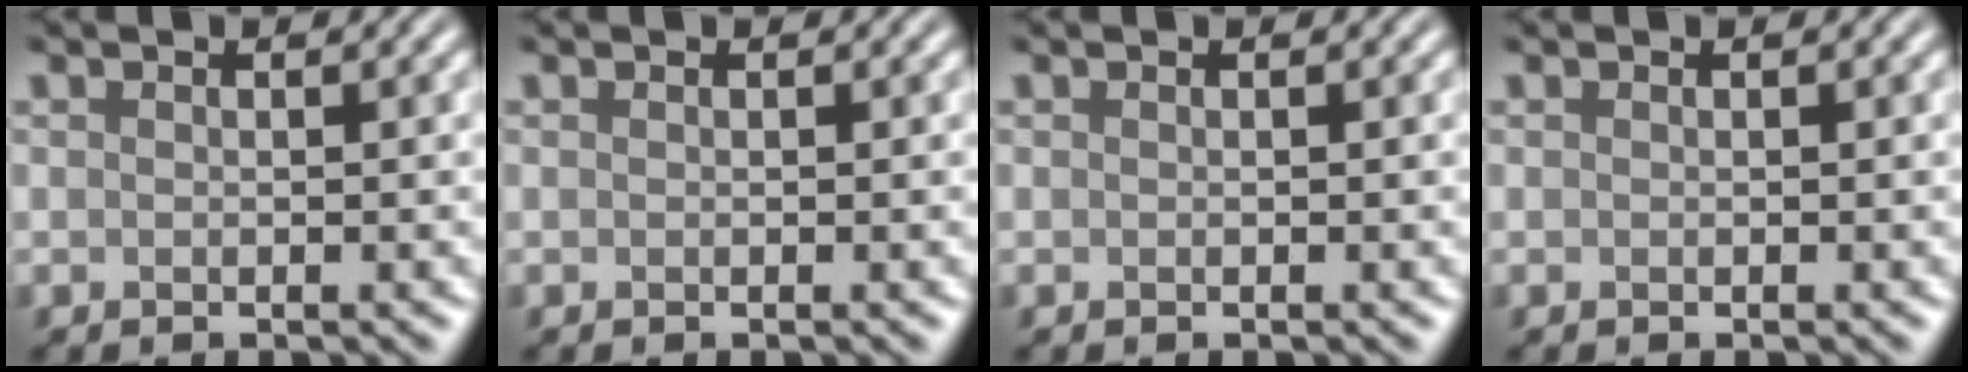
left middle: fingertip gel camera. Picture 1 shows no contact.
{"total": 0.0}
{"total": 0.0}
{"total": 0.0}